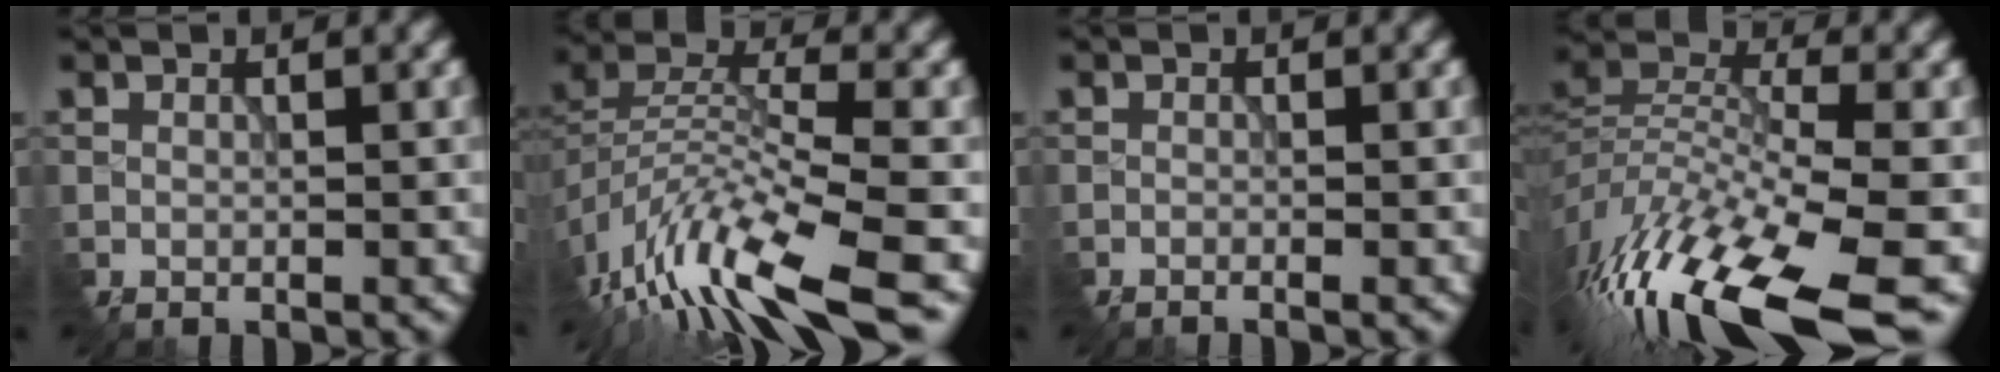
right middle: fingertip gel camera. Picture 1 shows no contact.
{"total": 10.8, "force": [-7.7, 2.8, 7.1], "torque": [-0.135, 0.005, -0.139]}
{"total": 1.1, "force": [-0.8, 0.2, 0.8], "torque": [-0.018, -0.004, -0.014]}
{"total": 14.1, "force": [-8.9, 4.4, 10.0], "torque": [-0.221, -0.003, -0.155]}